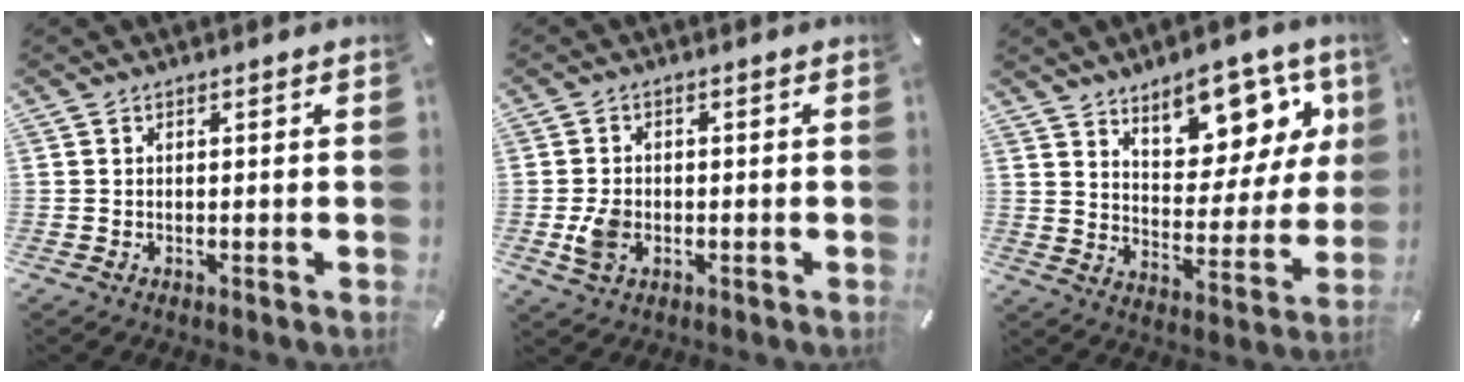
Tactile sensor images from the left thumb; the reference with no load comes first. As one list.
[{"total": 5.2, "force": [-1.1, 4.1, 3.1], "torque": [-0.065, -0.003, -0.022]}, {"total": 14.6, "force": [10.7, 7.3, 6.7], "torque": [-0.080, -0.086, 0.187]}]